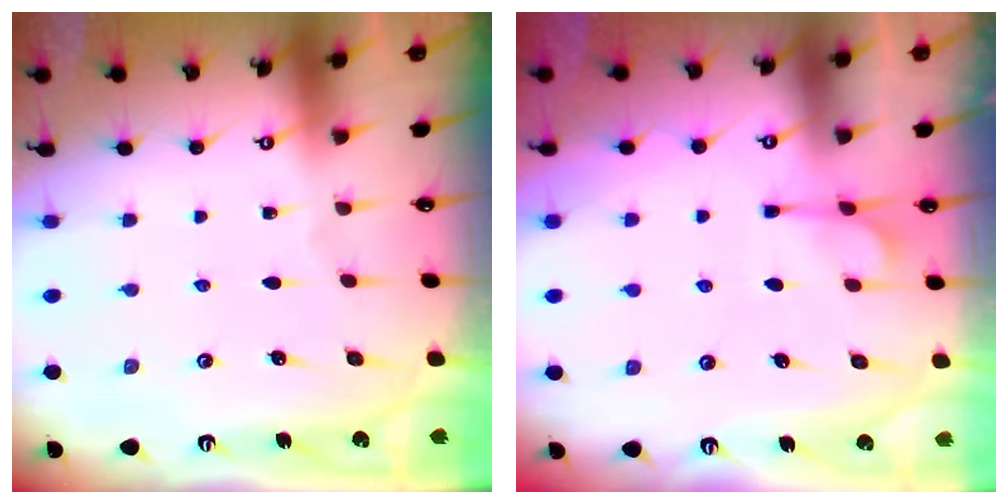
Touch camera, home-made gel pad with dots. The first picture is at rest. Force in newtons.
{"total": 2.8, "press": 2.4, "slide": 1.5}